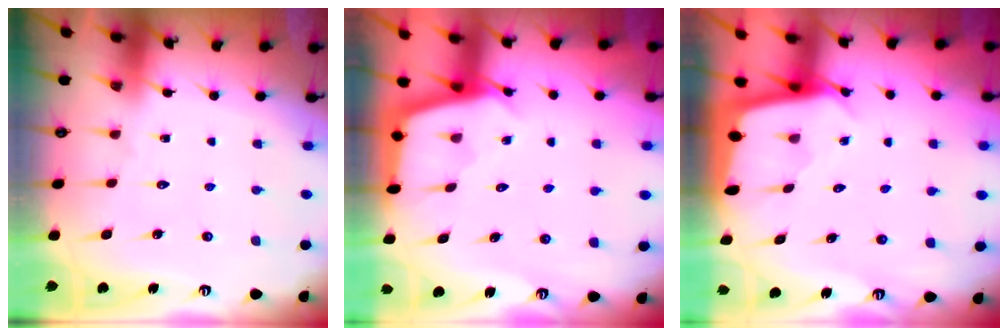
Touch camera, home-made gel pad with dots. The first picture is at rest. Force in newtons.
{"total": 3.0, "press": 3.0, "slide": 0.3}
{"total": 2.5, "press": 2.5, "slide": 0.1}